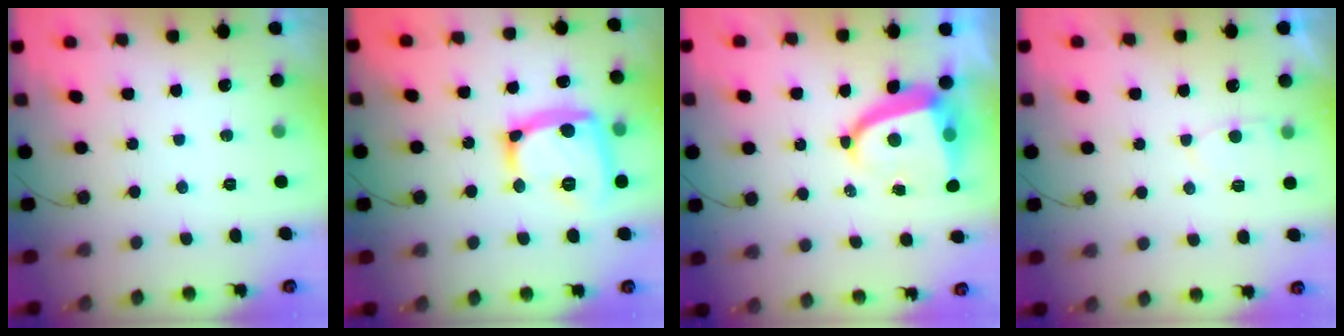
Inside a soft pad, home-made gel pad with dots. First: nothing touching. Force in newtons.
{"total": 18.2, "press": 18.2, "slide": 1.5}
{"total": 7.8, "press": 7.8, "slide": 1.1}
{"total": 3.0, "press": 3.0, "slide": 0.4}